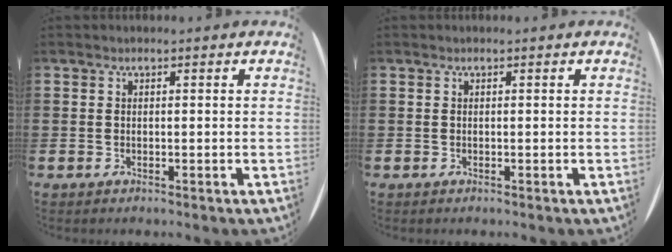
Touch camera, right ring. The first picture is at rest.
{"total": 0.0}